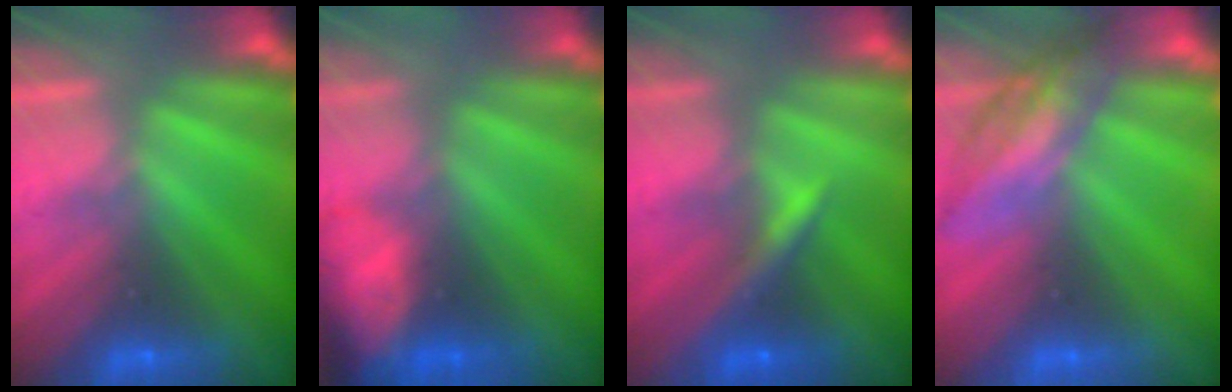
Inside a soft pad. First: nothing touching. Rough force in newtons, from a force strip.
{"total": 6.4}
{"total": 3.1}
{"total": 2.7}